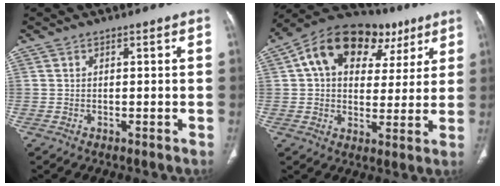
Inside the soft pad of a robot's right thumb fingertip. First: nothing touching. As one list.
[{"total": 20.8, "force": [8.3, 13.7, 13.2], "torque": [-0.171, 0.030, 0.127]}]